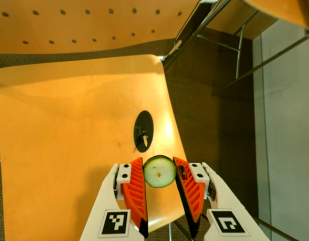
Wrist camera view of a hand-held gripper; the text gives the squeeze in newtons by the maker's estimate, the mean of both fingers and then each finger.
{"total": 7.8, "left": 7.5, "right": 8.1}